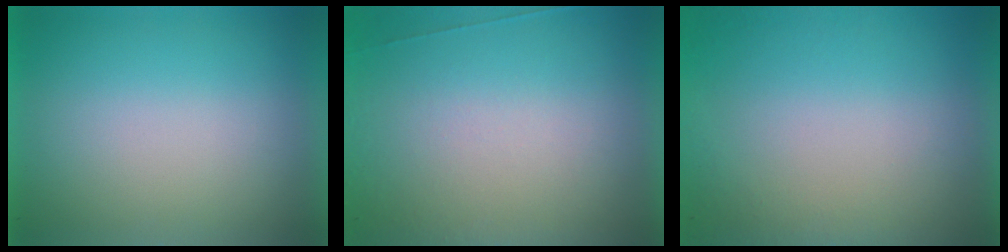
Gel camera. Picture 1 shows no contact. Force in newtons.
{"total": 7.5}
{"total": 4.9}